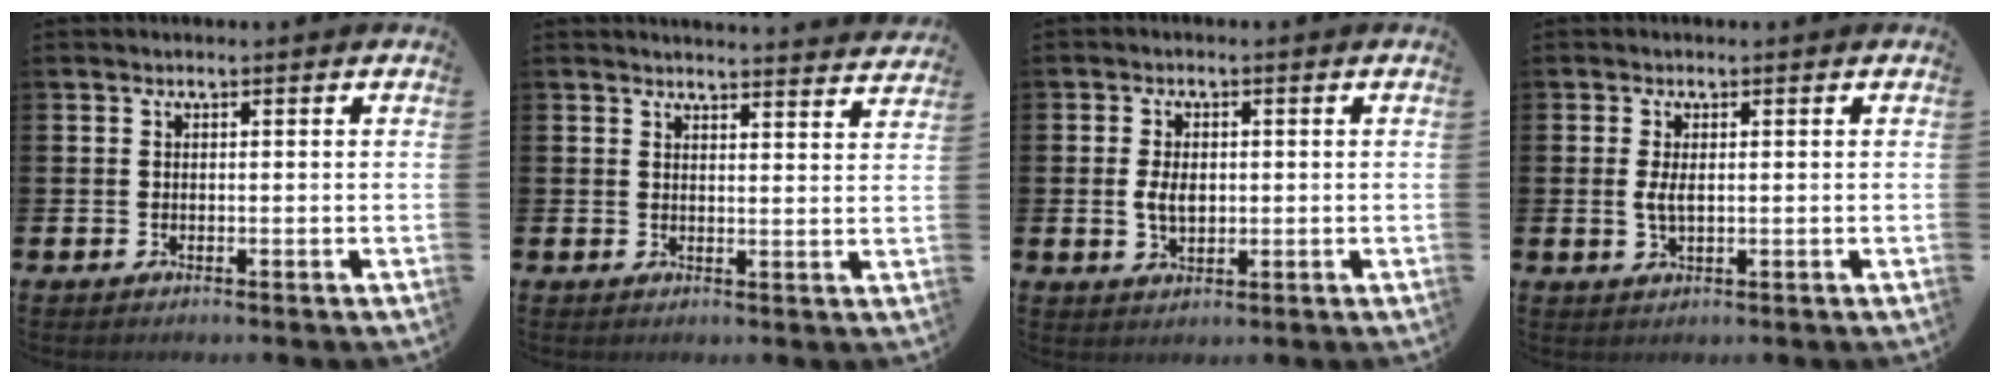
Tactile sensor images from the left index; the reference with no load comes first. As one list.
[{"total": 3.4, "force": [3.4, -0.2, -0.1], "torque": [0.010, -0.029, 0.058]}, {"total": 3.6, "force": [0.2, 2.2, 2.8], "torque": [-0.044, 0.004, -0.001]}, {"total": 2.3, "force": [0.2, 0.9, 2.1], "torque": [-0.037, 0.001, 0.002]}]